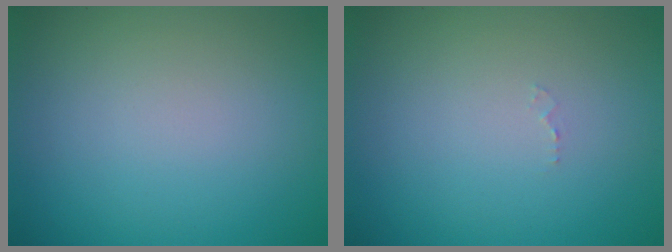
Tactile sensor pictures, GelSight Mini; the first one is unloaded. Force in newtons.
{"total": 0.5, "press": 0.5, "slide": 0.1}